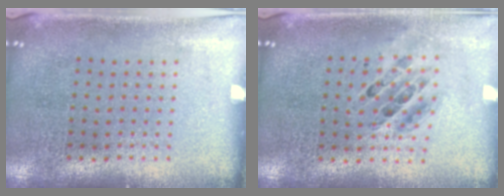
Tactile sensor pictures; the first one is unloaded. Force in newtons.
{"total": 0.8, "press": 0.8, "slide": 0.1}